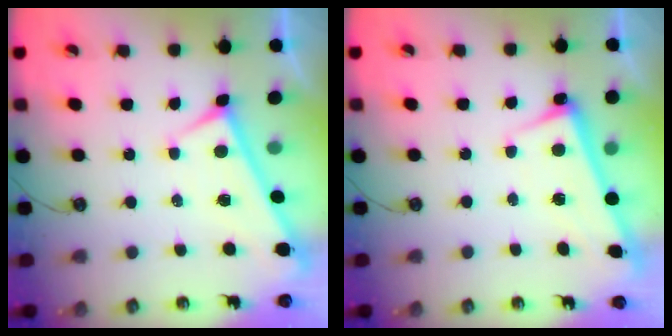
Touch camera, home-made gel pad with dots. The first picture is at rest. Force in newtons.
{"total": 2.7, "press": 2.7, "slide": 0.4}